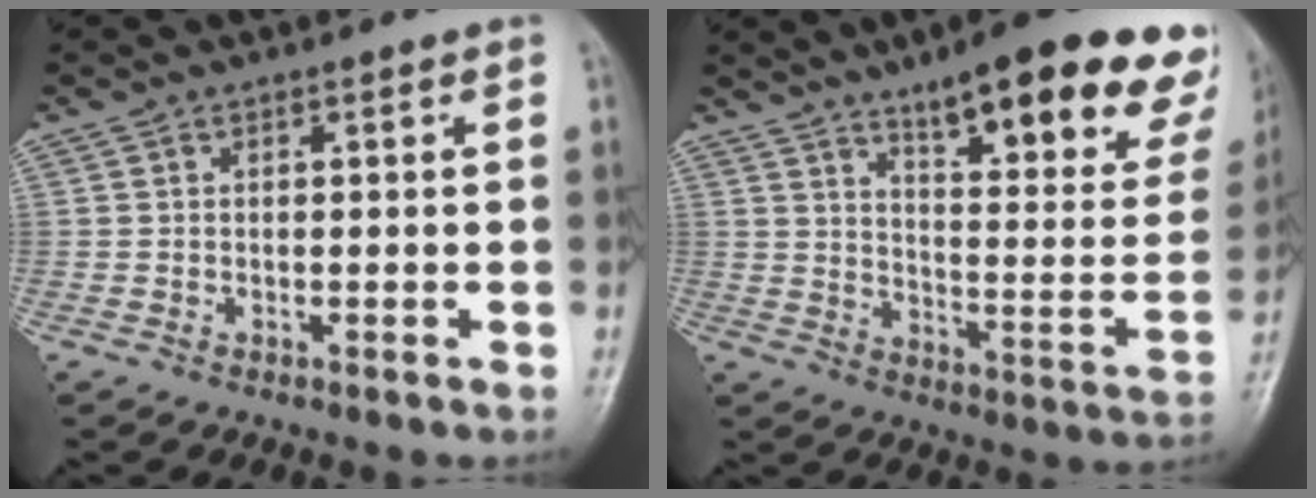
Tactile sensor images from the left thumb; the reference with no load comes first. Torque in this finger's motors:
{"motor_torque": [0.78, 0.79, 1.58, -1.19, 0.25]}